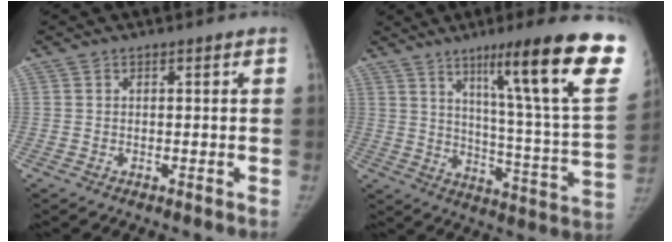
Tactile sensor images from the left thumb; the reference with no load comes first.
{"total": 27.5, "force": [14.9, 2.8, 23.0], "torque": [-0.288, -0.059, 0.219]}